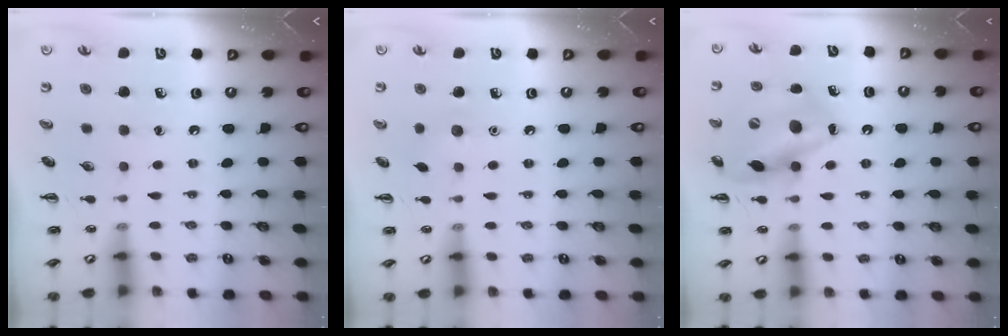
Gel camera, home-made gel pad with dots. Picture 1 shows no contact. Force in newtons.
{"total": 4.6, "press": 4.4, "slide": 1.3}
{"total": 16.1, "press": 15.7, "slide": 3.3}